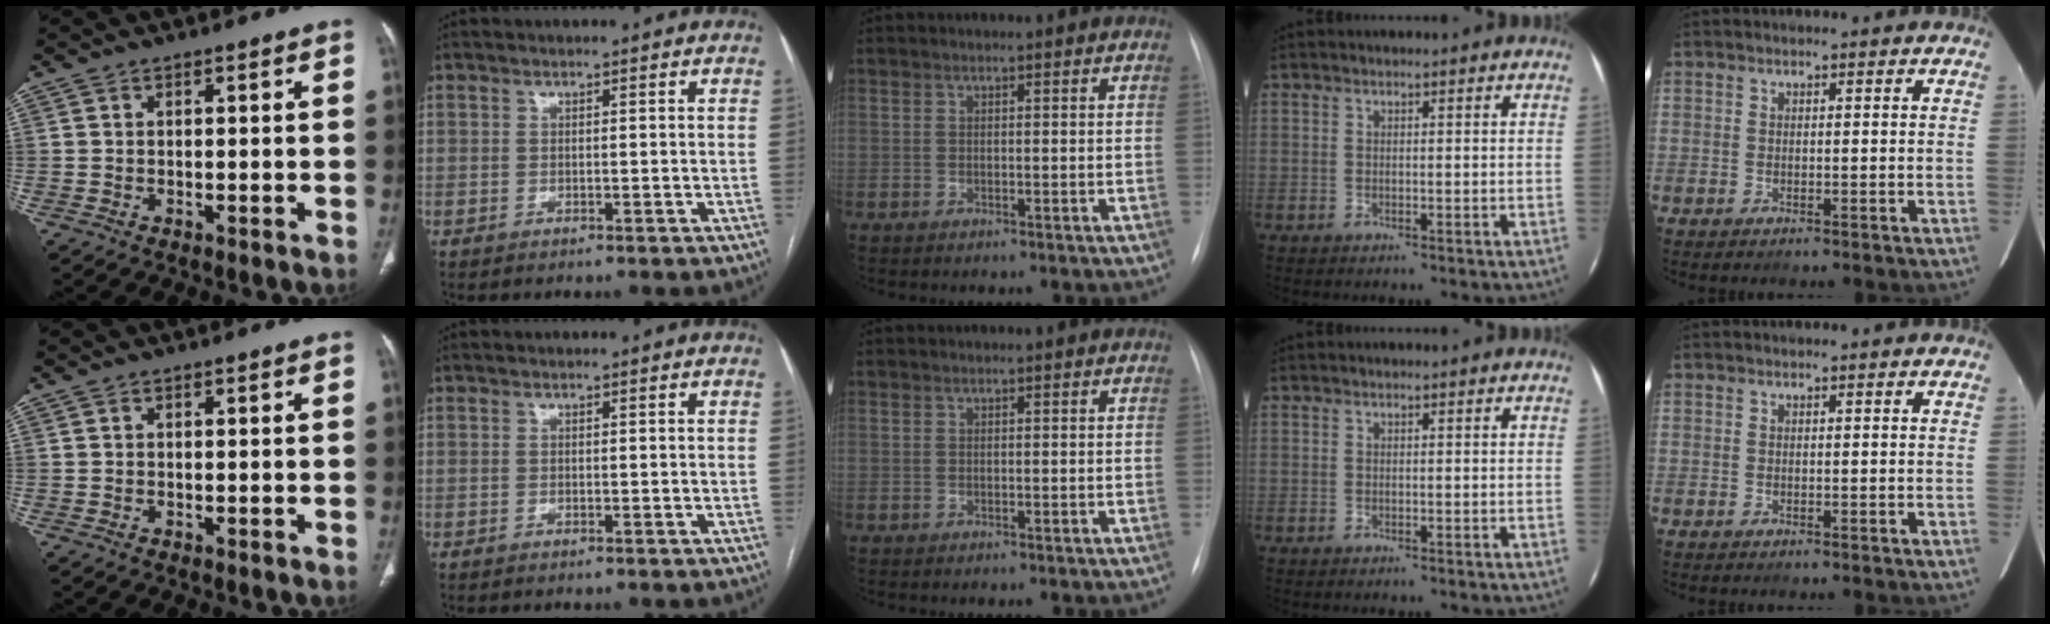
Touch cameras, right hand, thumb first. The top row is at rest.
{}